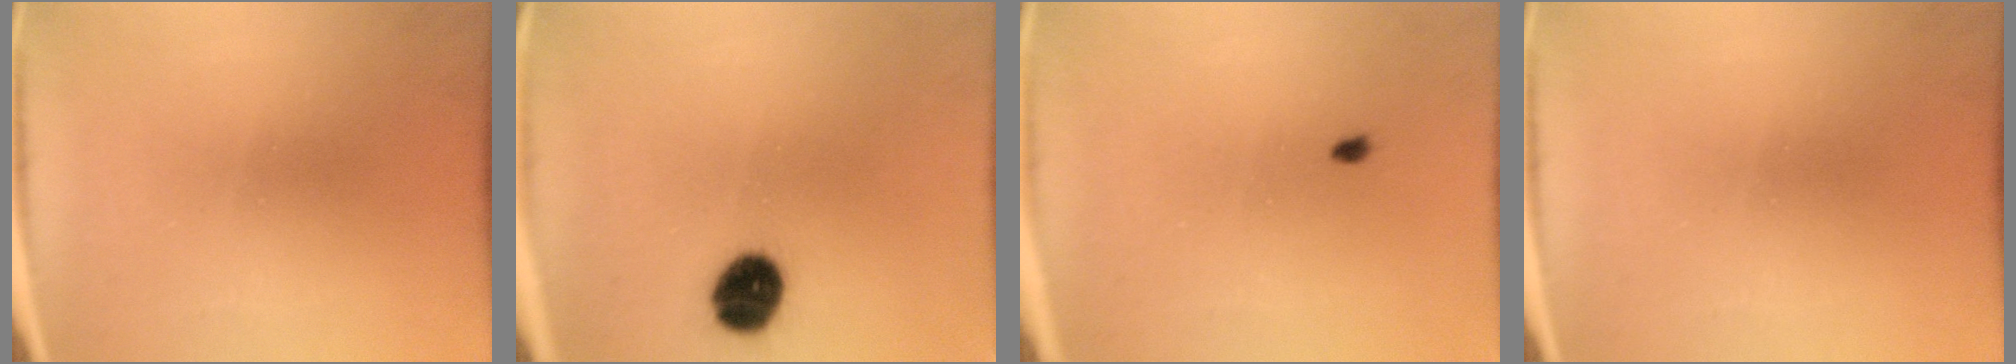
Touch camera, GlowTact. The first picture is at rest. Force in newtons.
{"total": 8.9}
{"total": 1.4}
{"total": 0.0}